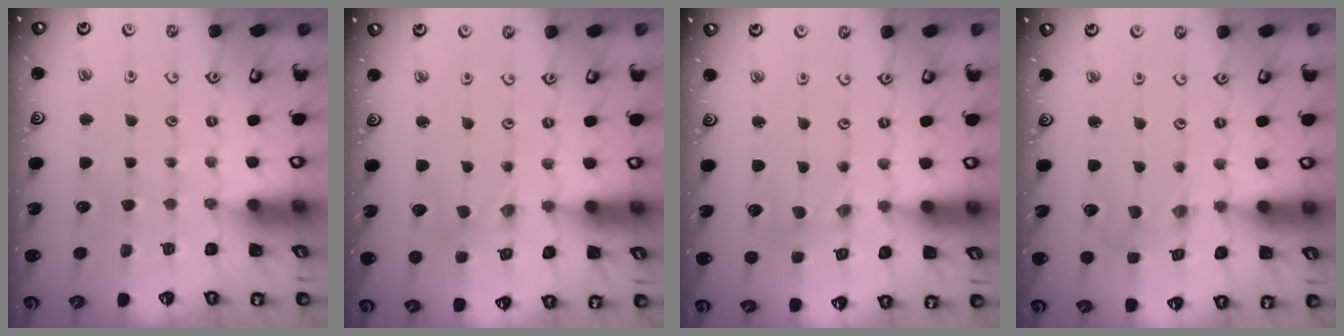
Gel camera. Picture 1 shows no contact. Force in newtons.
{"total": 0.0}
{"total": 0.0}
{"total": 2.4, "press": 2.4, "slide": 0.3}